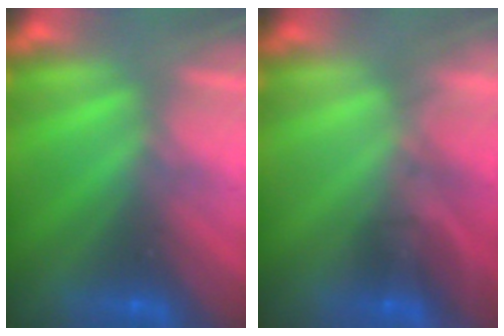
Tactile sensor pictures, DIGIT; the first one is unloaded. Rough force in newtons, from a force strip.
{"total": 1.7}